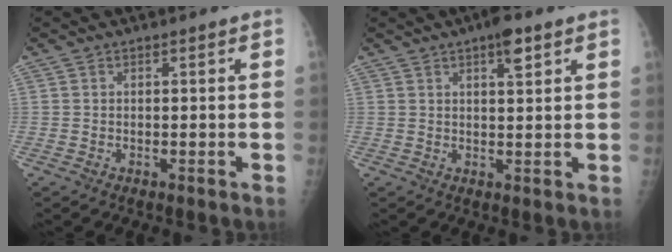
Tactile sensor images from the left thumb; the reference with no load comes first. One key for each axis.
{"total": 4.4, "fx": 2.6, "fy": 1.3, "fz": 3.3, "tx": -0.043, "ty": -0.009, "tz": 0.036}